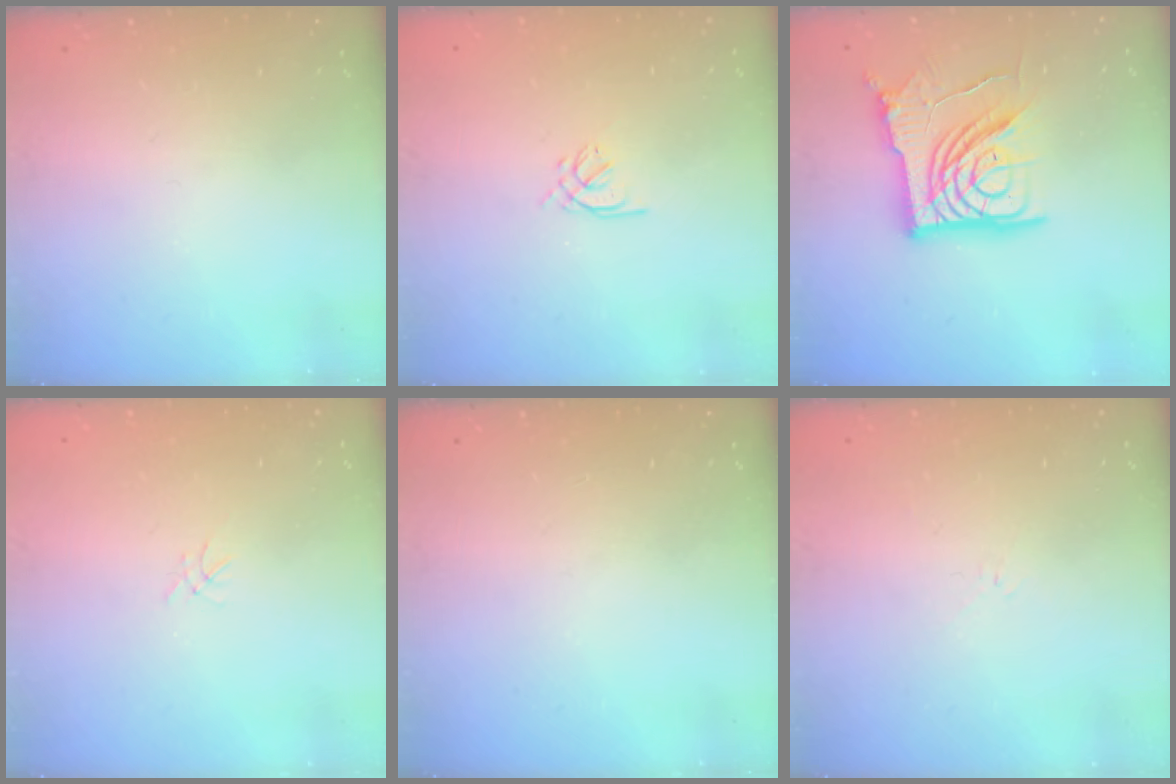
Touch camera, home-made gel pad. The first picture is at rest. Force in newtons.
{"total": 1.2, "press": 1.0, "slide": 0.5}
{"total": 19.2, "press": 19.1, "slide": 2.1}
{"total": 0.0}
{"total": 0.0}
{"total": 2.6, "press": 2.5, "slide": 0.6}